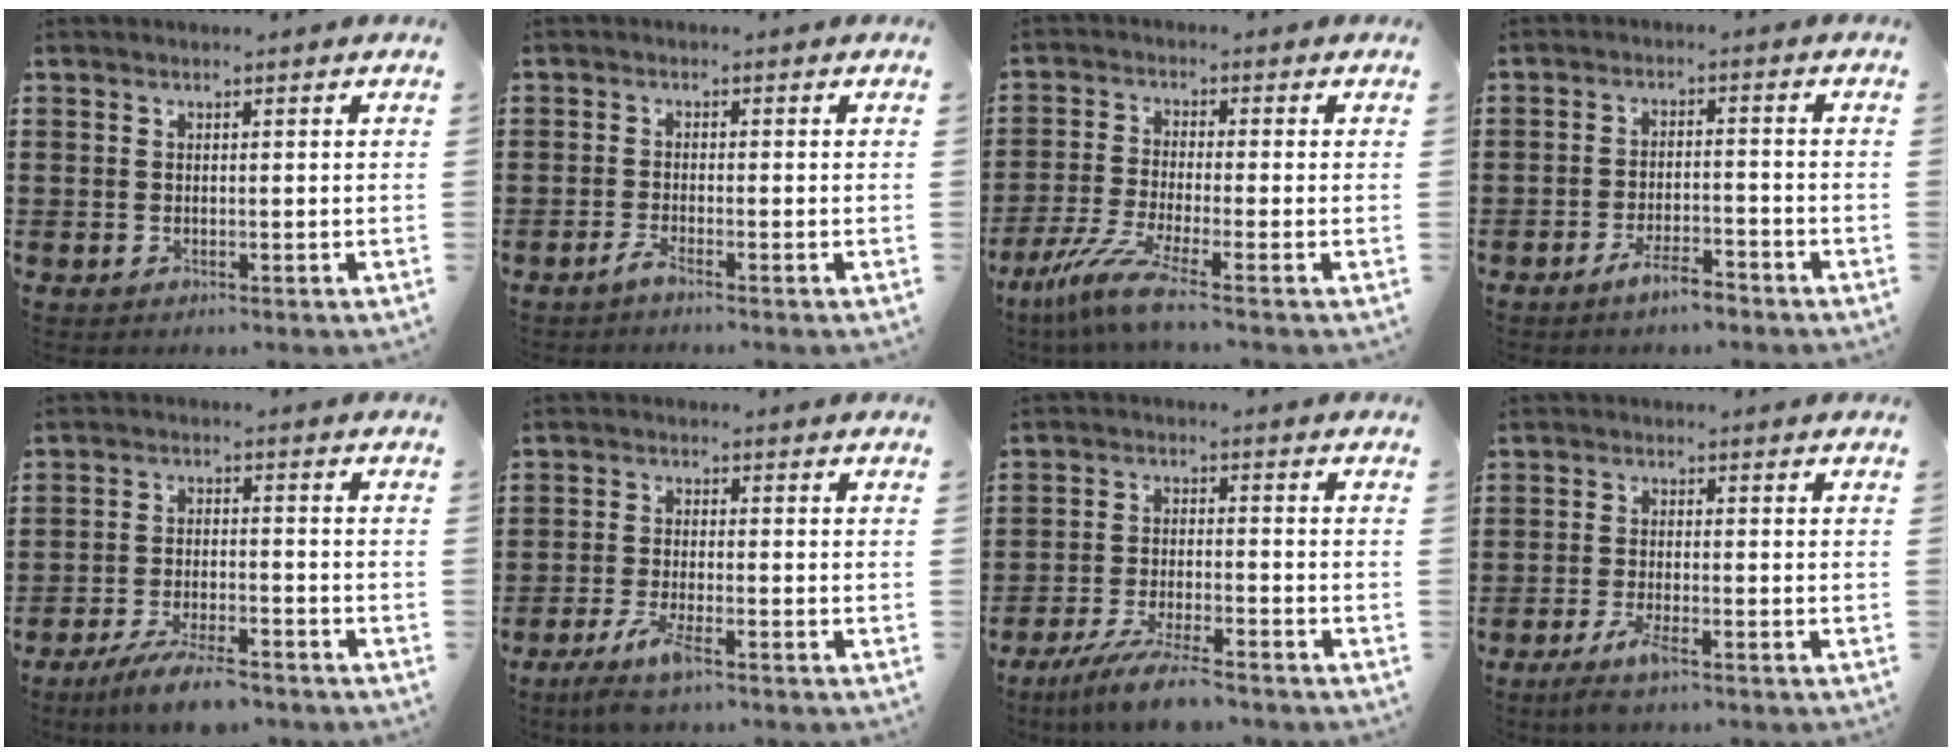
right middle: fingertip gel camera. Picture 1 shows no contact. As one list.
[{"total": 1.6, "force": [-1.2, -0.1, 1.0], "torque": [-0.016, -0.002, -0.023]}, {"total": 6.4, "force": [-4.4, 0.0, 4.7], "torque": [-0.112, -0.022, -0.088]}, {"total": 4.3, "force": [-3.4, 0.8, 2.4], "torque": [-0.046, 0.005, -0.066]}, {"total": 6.3, "force": [-5.3, 0.8, 3.4], "torque": [-0.072, -0.007, -0.100]}, {"total": 4.7, "force": [-3.2, 0.6, 3.5], "torque": [-0.075, -0.011, -0.059]}, {"total": 6.6, "force": [-5.5, 0.3, 3.6], "torque": [-0.081, -0.015, -0.107]}, {"total": 3.6, "force": [-2.3, 0.4, 2.7], "torque": [-0.057, -0.006, -0.043]}]